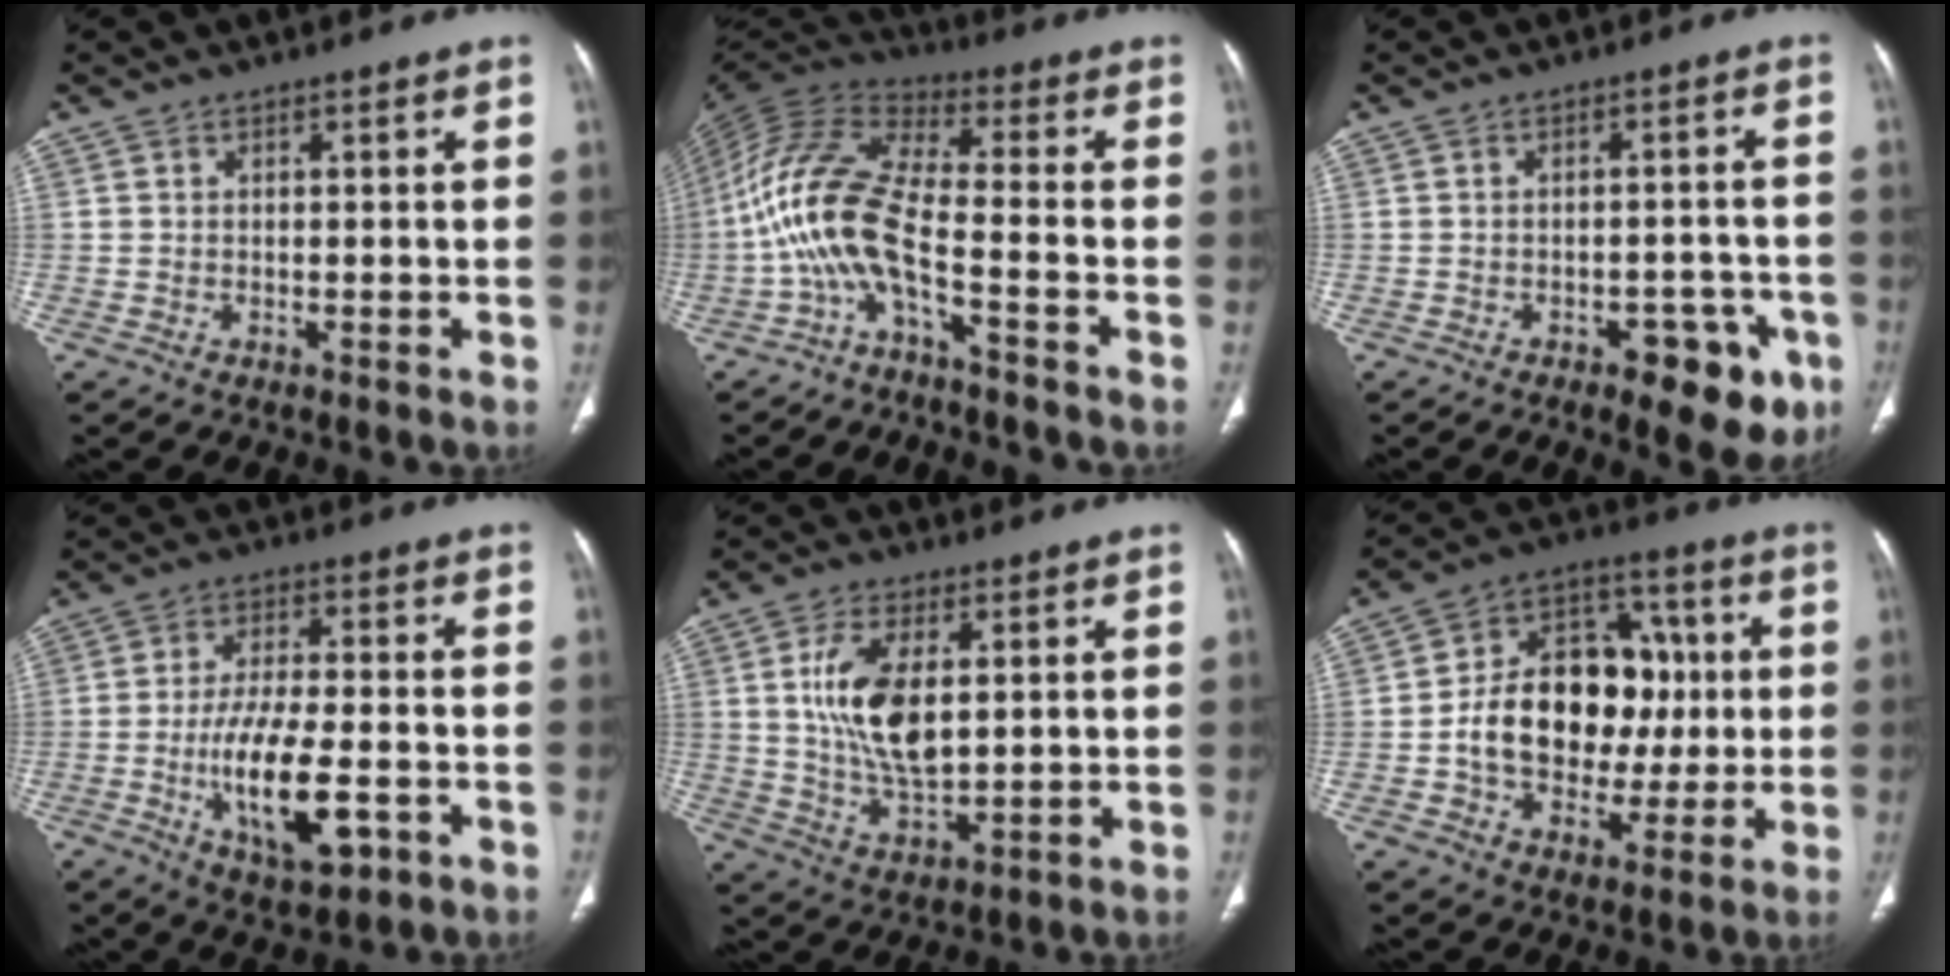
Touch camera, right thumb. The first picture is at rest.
{"total": 12.3, "force": [-4.7, 3.1, 10.9], "torque": [-0.247, 0.072, -0.106]}
{"total": 10.1, "force": [-4.9, 5.1, 7.2], "torque": [-0.052, 0.022, -0.057]}
{"total": 13.2, "force": [-4.0, 5.3, 11.4], "torque": [-0.192, 0.011, -0.062]}
{"total": 12.3, "force": [2.3, 6.3, 10.4], "torque": [-0.192, -0.016, 0.048]}
{"total": 19.5, "force": [-0.3, 14.3, 13.3], "torque": [-0.173, 0.040, 0.002]}